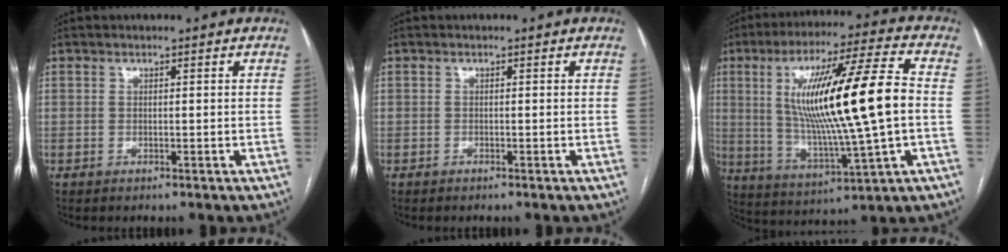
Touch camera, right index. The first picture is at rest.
{"total": 0.0}
{"total": 20.2, "force": [1.4, 0.8, 20.1], "torque": [-0.359, 0.004, 0.021]}